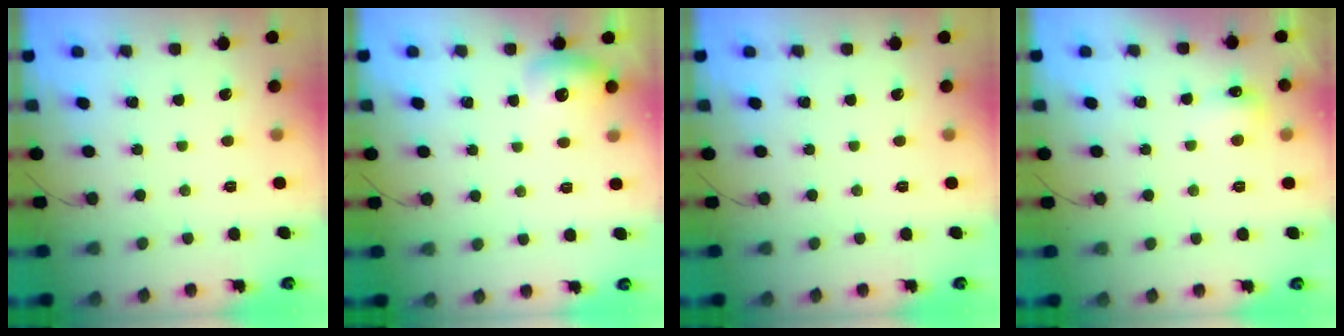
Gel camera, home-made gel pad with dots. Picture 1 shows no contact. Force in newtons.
{"total": 9.9, "press": 8.4, "slide": 5.2}
{"total": 0.0}
{"total": 5.4, "press": 5.2, "slide": 1.5}